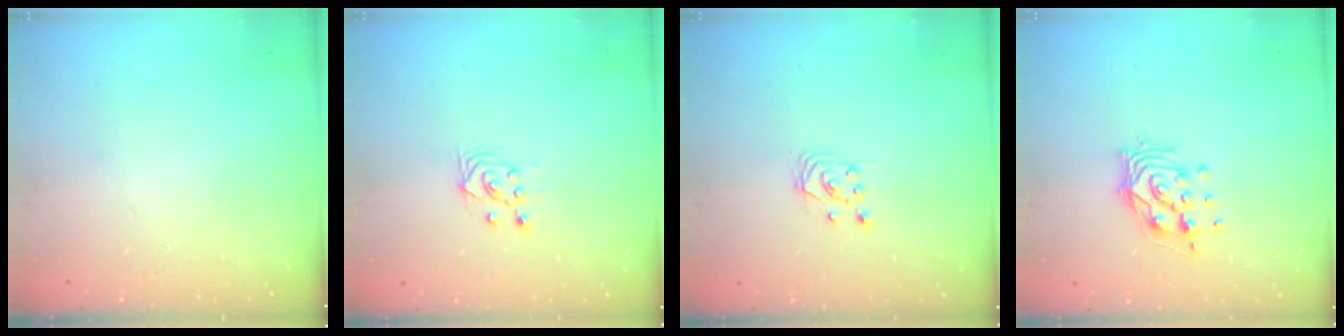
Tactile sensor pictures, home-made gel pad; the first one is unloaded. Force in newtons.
{"total": 3.6, "press": 3.3, "slide": 1.5}
{"total": 2.5, "press": 2.5, "slide": 0.3}
{"total": 10.1, "press": 10.0, "slide": 1.1}